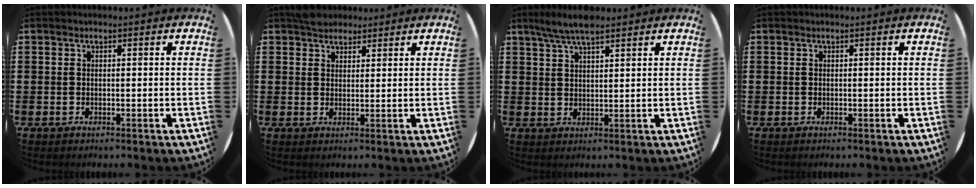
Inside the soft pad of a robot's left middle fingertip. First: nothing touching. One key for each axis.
{"total": 2.9, "fx": 2.6, "fy": 1.2, "fz": 0.1, "tx": 0.008, "ty": -0.003, "tz": 0.049}
{"total": 4.9, "fx": 4.1, "fy": 1.0, "fz": 2.6, "tx": -0.059, "ty": -0.003, "tz": 0.072}
{"total": 0.0}